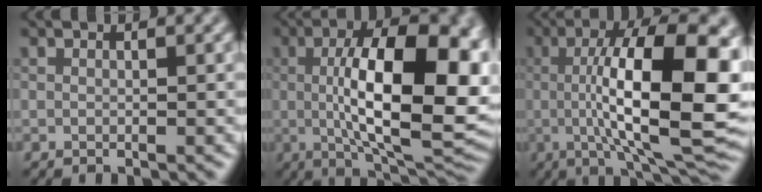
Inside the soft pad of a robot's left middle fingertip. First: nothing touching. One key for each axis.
{"total": 15.6, "fx": 0.4, "fy": 6.0, "fz": 14.4, "tx": -0.208, "ty": 0.009, "tz": 0.002}
{"total": 15.6, "fx": 0.3, "fy": 5.0, "fz": 14.8, "tx": -0.209, "ty": 0.011, "tz": -0.001}